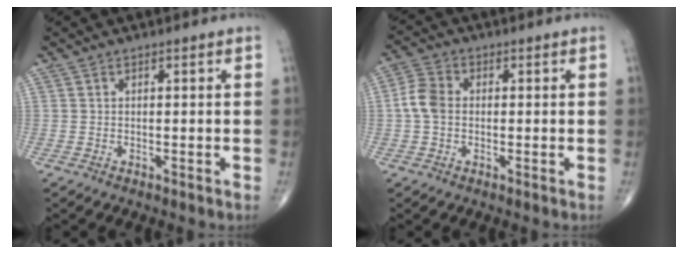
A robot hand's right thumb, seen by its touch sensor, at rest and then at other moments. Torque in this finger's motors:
{"motor_torque": [-0.31, 0.36, 0.32, -0.14, 0.02]}